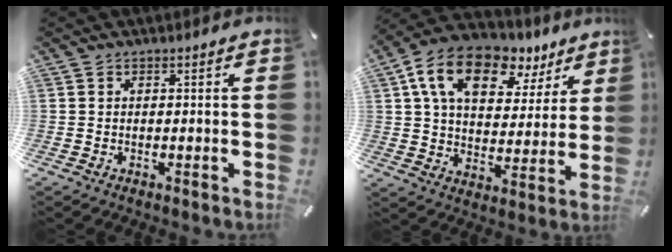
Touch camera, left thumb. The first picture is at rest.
{"total": 15.6, "force": [8.5, 9.7, 8.7], "torque": [-0.156, -0.032, 0.153]}